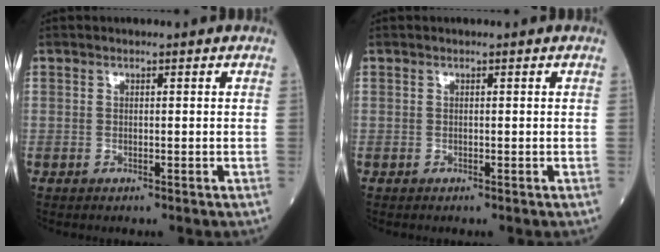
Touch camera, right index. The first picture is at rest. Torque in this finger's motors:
{"motor_torque": [0.12, 0.15, 0.10, 0.01]}